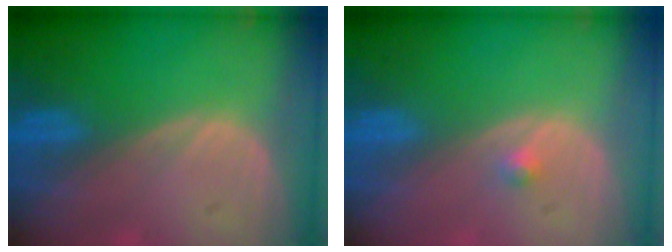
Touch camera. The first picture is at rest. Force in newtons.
{"total": 1.1, "press": 0.9, "slide": 0.5}